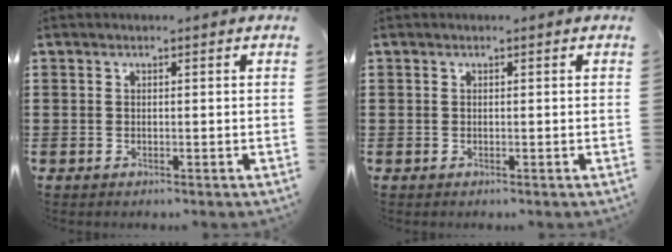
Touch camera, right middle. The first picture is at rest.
{"total": 0.0}